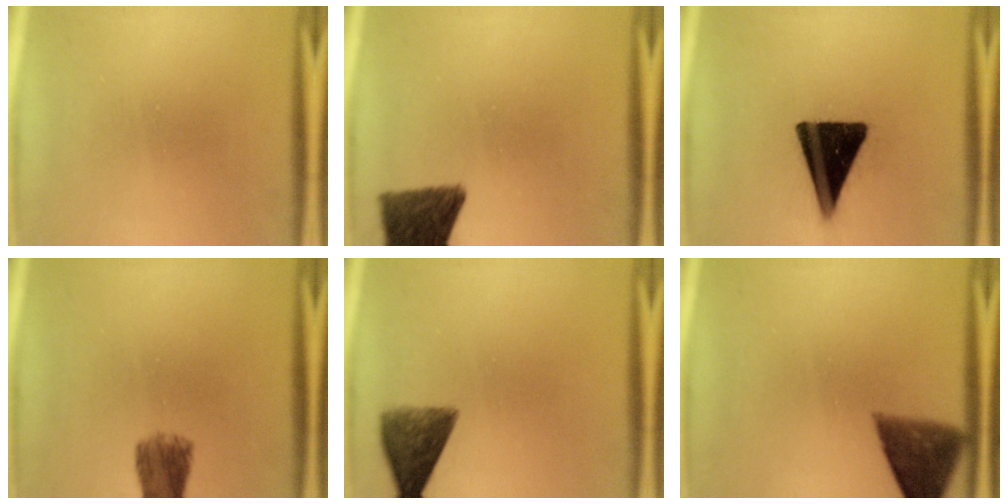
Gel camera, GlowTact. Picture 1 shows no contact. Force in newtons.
{"total": 10.8}
{"total": 17.4}
{"total": 4.6}
{"total": 7.3}
{"total": 5.4}